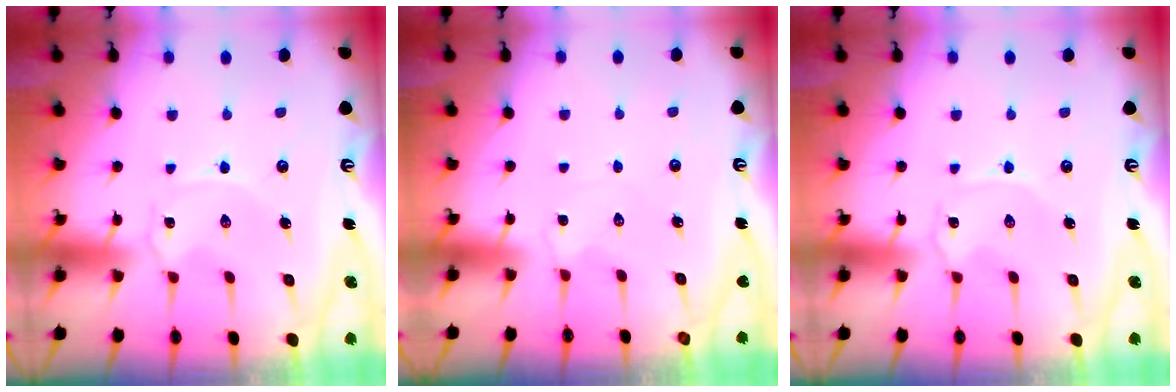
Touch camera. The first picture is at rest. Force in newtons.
{"total": 1.6, "press": 1.6, "slide": 0.4}
{"total": 0.8, "press": 0.7, "slide": 0.3}